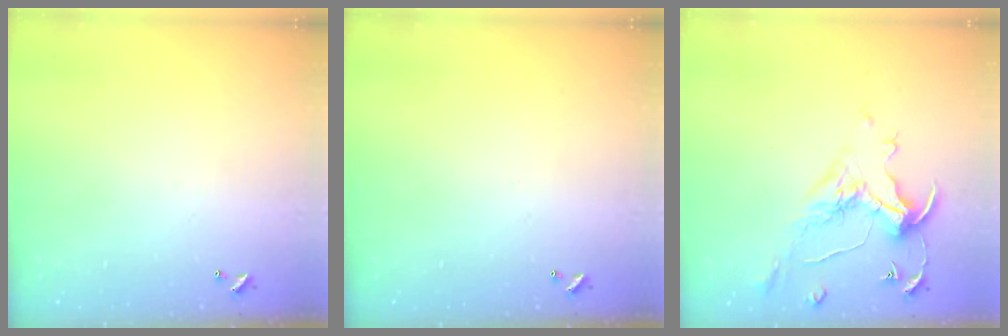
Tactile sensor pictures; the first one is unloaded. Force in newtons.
{"total": 0.0}
{"total": 0.9, "press": 0.7, "slide": 0.5}